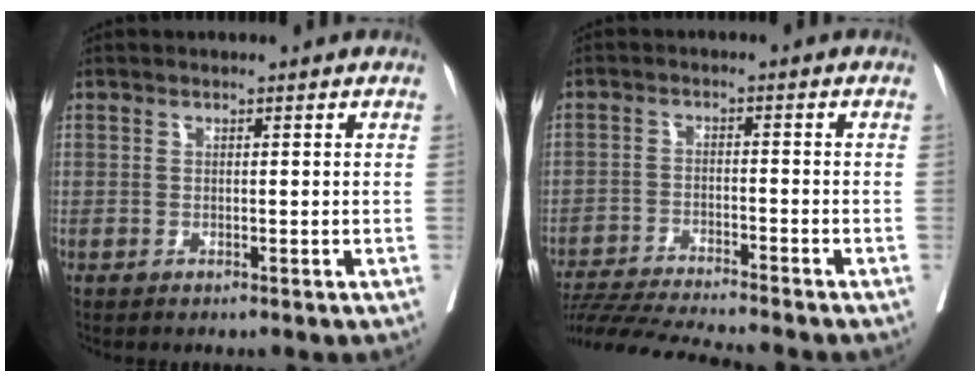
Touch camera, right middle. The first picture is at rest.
{"total": 12.4, "force": [-11.5, -0.7, 4.8], "torque": [-0.075, -0.017, -0.189]}